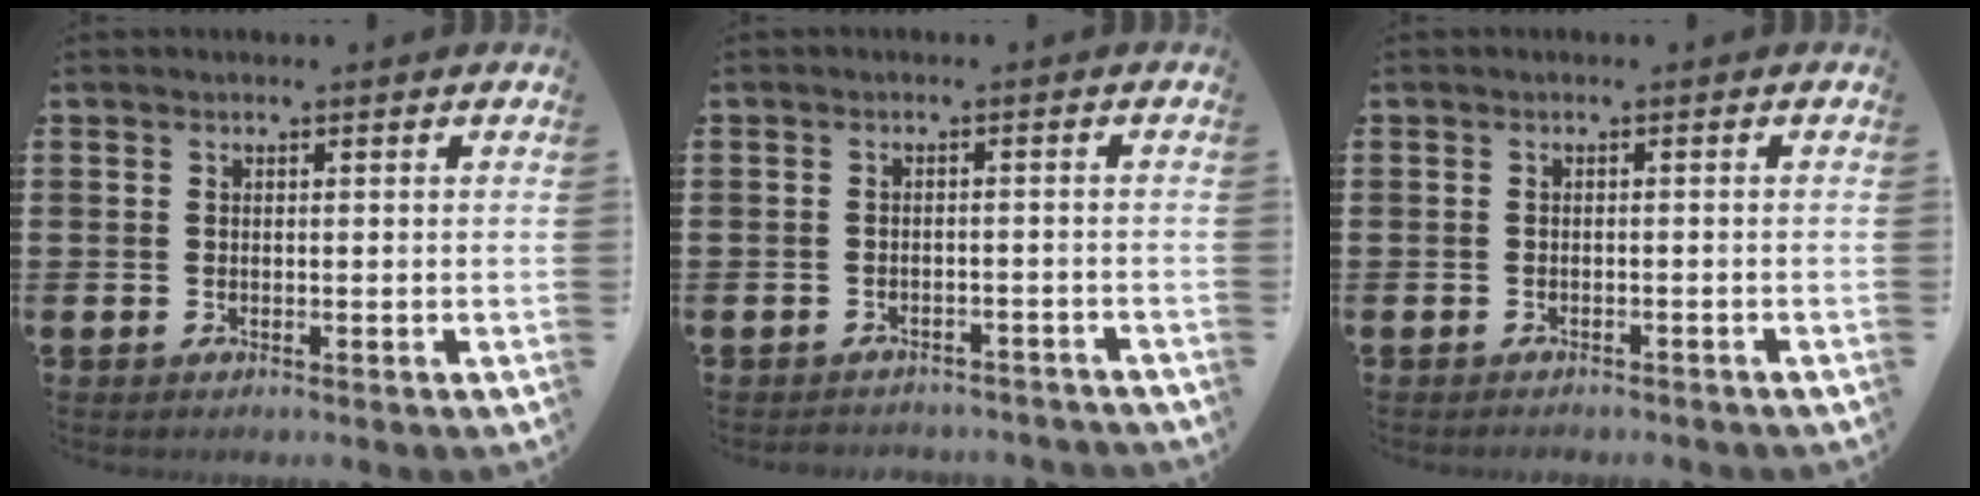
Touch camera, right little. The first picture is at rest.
{"total": 1.7, "force": [-1.7, 0.1, -0.1], "torque": [-0.004, 0.003, -0.037]}
{"total": 0.7, "force": [-0.7, 0.0, 0.0], "torque": [-0.002, -0.002, -0.014]}